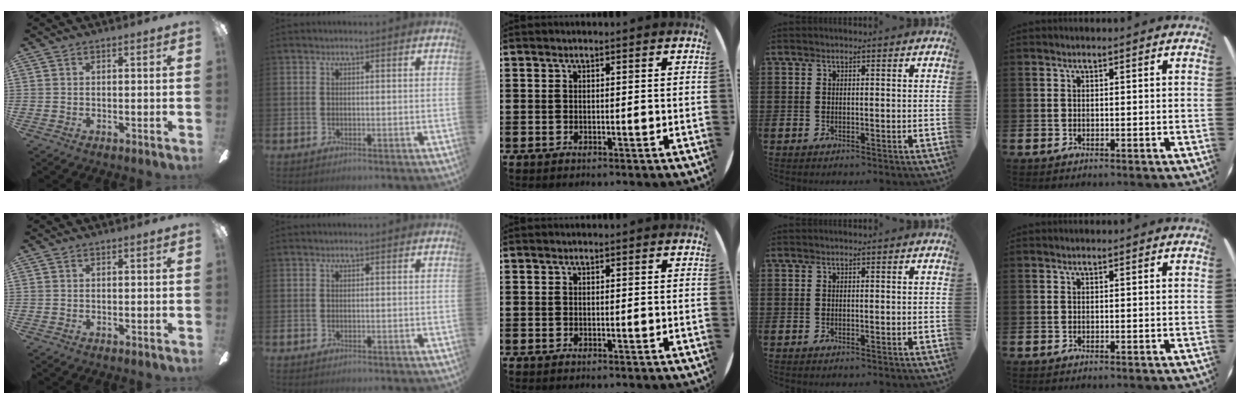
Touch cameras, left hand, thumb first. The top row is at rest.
{}